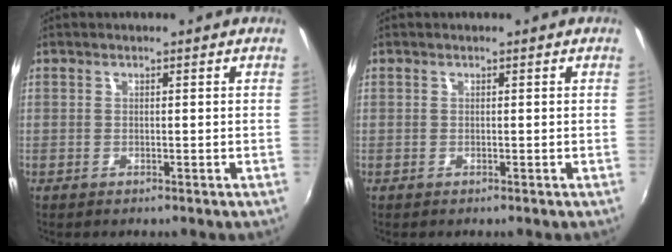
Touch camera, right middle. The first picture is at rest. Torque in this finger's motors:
{"motor_torque": [-0.02, 0.02, 0.00, 0.00]}